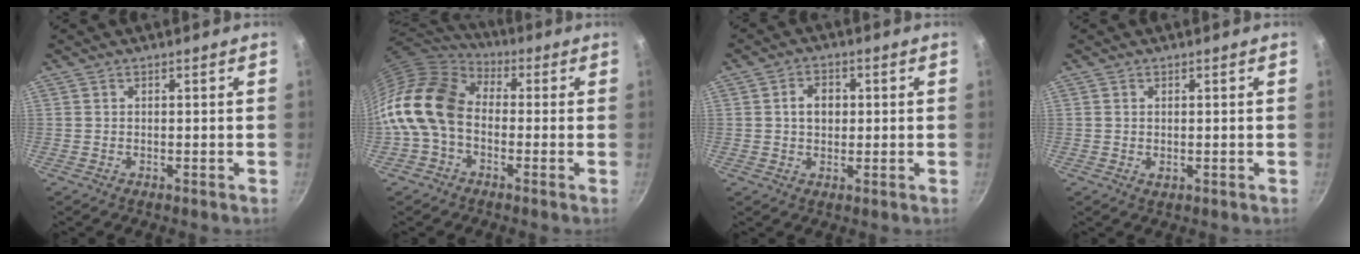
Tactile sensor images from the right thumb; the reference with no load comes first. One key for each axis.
{"total": 16.0, "fx": -1.7, "fy": 11.5, "fz": 11.1, "tx": -0.199, "ty": 0.039, "tz": -0.055}
{"total": 4.7, "fx": 0.5, "fy": 3.6, "fz": 2.9, "tx": -0.027, "ty": 0.007, "tz": 0.005}
{"total": 1.0, "fx": 0.1, "fy": 0.6, "fz": 0.8, "tx": -0.012, "ty": -0.002, "tz": 0.001}